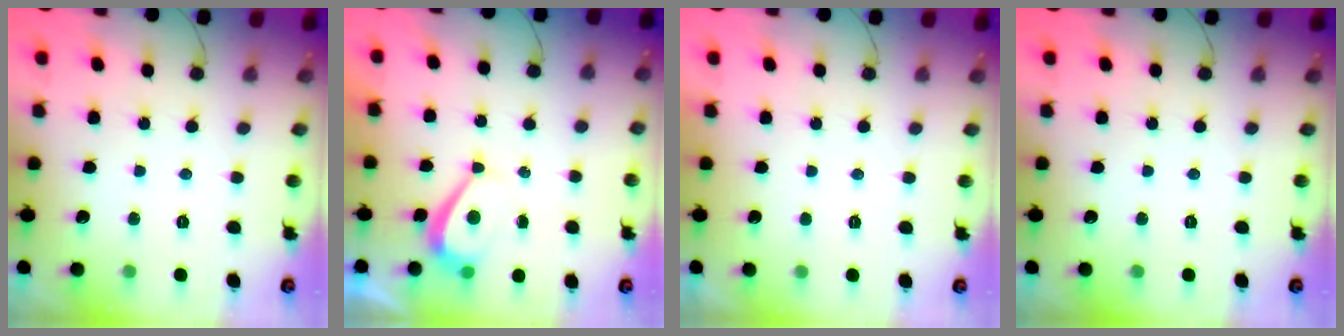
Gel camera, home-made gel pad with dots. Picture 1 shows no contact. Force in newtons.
{"total": 2.2, "press": 2.1, "slide": 0.6}
{"total": 2.3, "press": 2.3, "slide": 0.3}
{"total": 0.0}